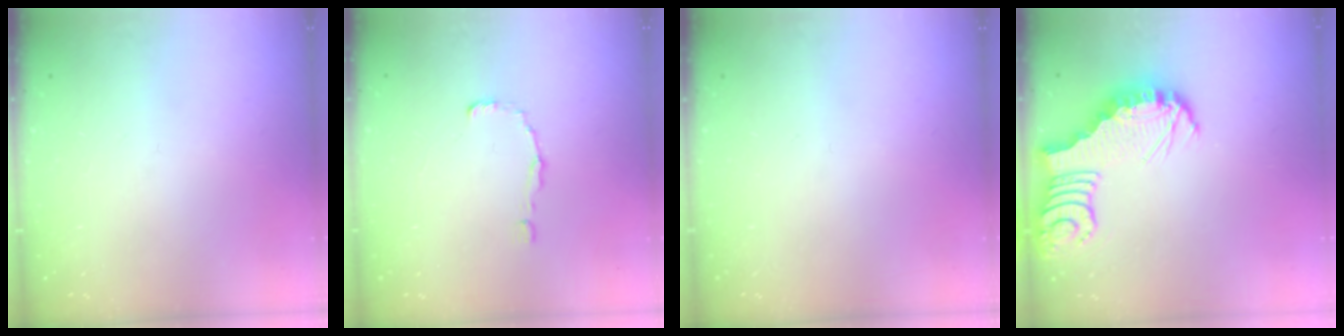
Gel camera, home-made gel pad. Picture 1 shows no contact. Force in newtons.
{"total": 1.5, "press": 1.5, "slide": 0.1}
{"total": 0.0}
{"total": 3.9, "press": 3.8, "slide": 0.7}